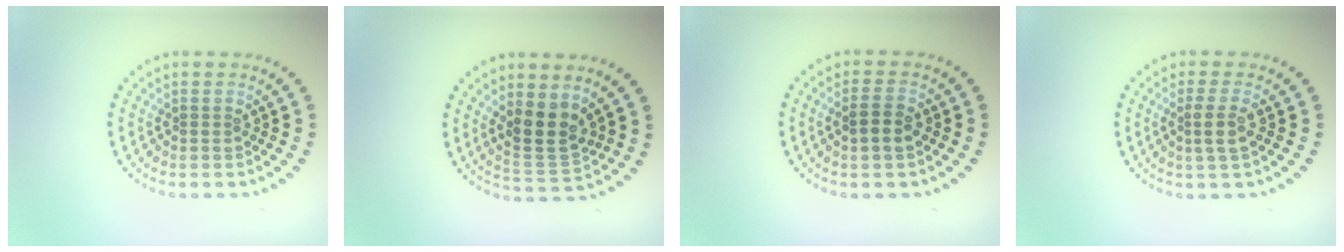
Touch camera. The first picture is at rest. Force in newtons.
{"total": 3.7, "press": 3.3, "slide": 1.7}
{"total": 2.1, "press": 2.0, "slide": 0.4}
{"total": 2.0, "press": 1.6, "slide": 1.1}